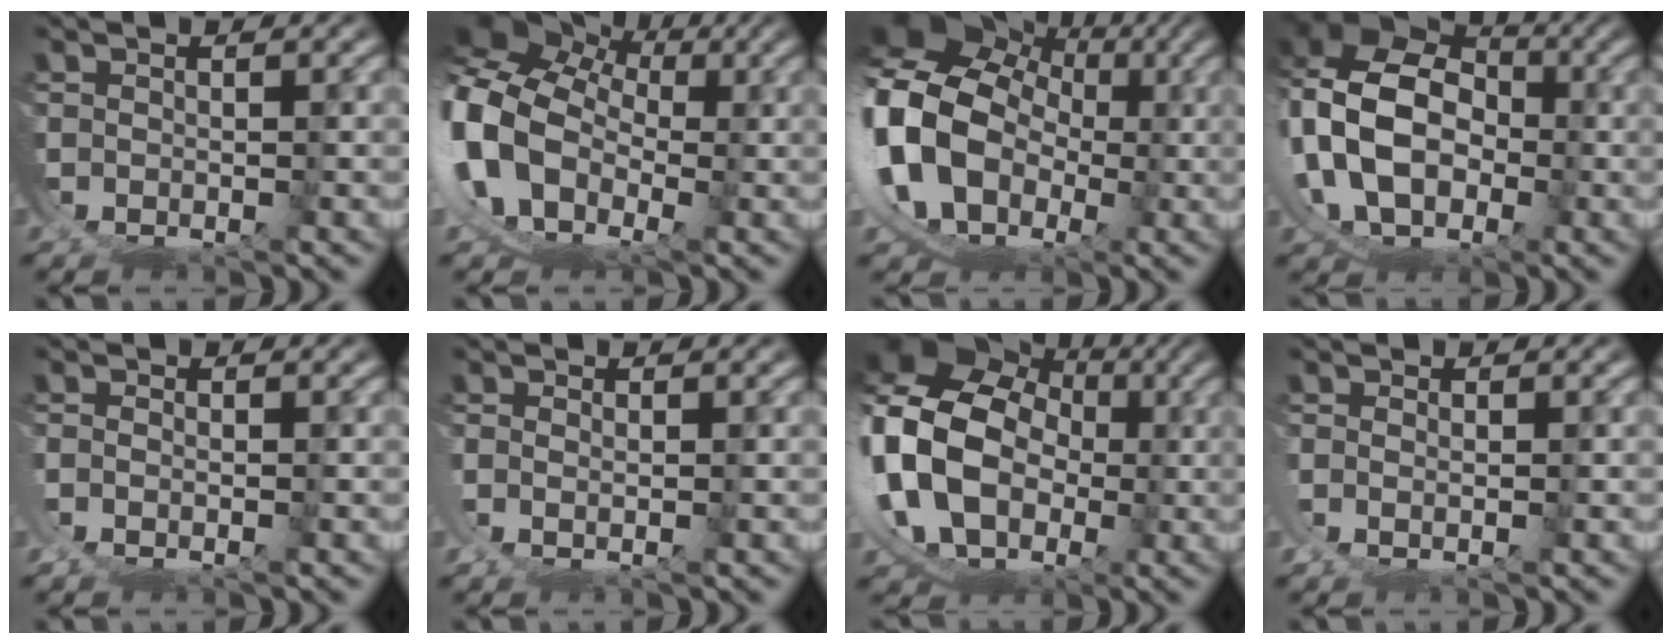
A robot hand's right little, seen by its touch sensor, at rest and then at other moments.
{"total": 15.4, "force": [0.7, 13.8, 6.8], "torque": [-0.216, -0.035, 0.001]}
{"total": 17.0, "force": [2.2, 15.1, 7.6], "torque": [-0.221, -0.034, 0.029]}
{"total": 13.8, "force": [2.5, 11.7, 6.8], "torque": [-0.178, -0.023, 0.035]}
{"total": 1.1, "force": [-0.3, 0.6, 0.9], "torque": [-0.017, -0.006, -0.003]}
{"total": 1.3, "force": [0.9, -0.7, 0.6], "torque": [-0.012, -0.001, 0.017]}
{"total": 15.9, "force": [3.2, 13.4, 7.9], "torque": [-0.202, -0.016, 0.044]}
{"total": 1.3, "force": [0.9, -0.7, 0.6], "torque": [-0.010, -0.001, 0.016]}